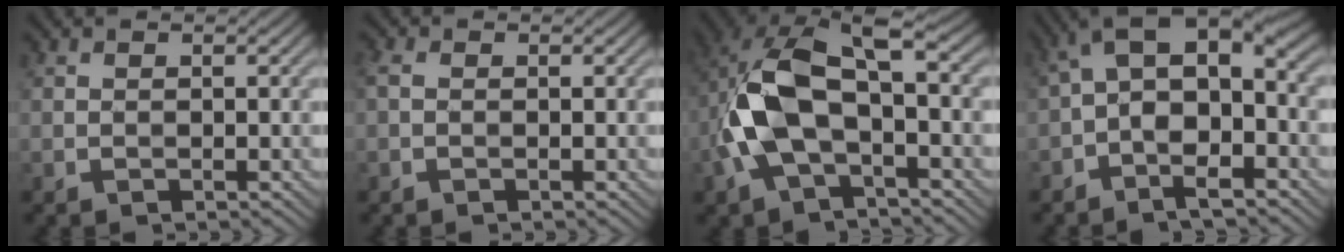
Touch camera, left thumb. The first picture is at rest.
{"total": 1.4, "force": [-0.2, 0.9, 1.1], "torque": [-0.033, 0.004, -0.010]}
{"total": 11.6, "force": [-1.4, 6.1, 9.8], "torque": [-0.231, 0.012, -0.035]}
{"total": 12.2, "force": [-0.8, 6.0, 10.6], "torque": [-0.188, 0.023, -0.022]}